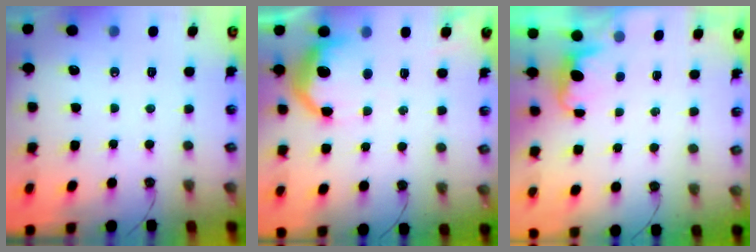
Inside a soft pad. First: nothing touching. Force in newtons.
{"total": 10.1, "press": 10.1, "slide": 0.6}
{"total": 0.8, "press": 0.3, "slide": 0.7}